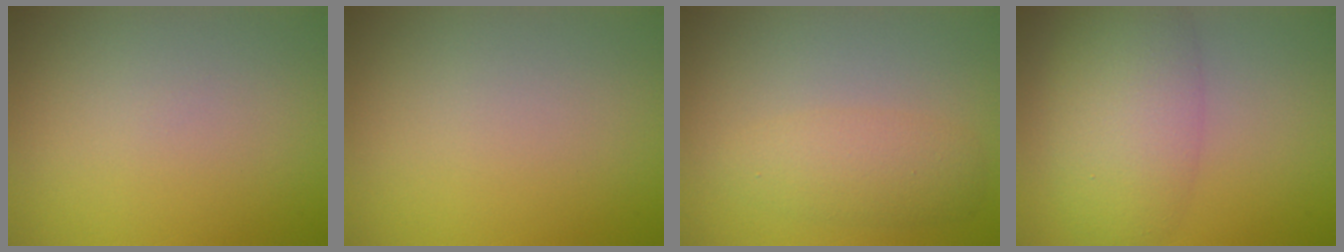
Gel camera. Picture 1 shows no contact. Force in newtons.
{"total": 0.0}
{"total": 3.0, "press": 3.0, "slide": 0.1}
{"total": 6.7, "press": 6.6, "slide": 0.6}